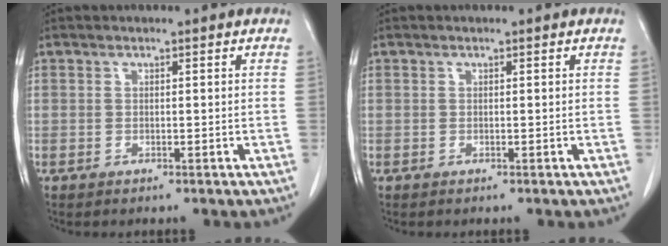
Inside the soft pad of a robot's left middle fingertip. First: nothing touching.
{"total": 0.0}